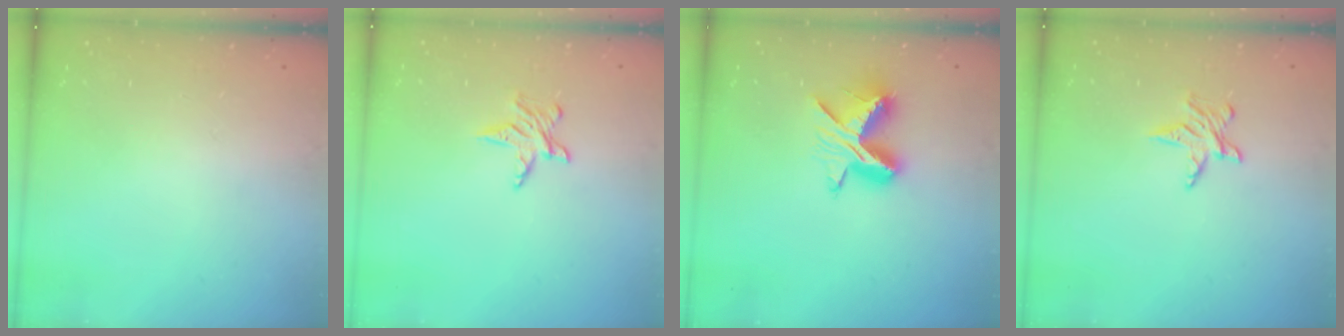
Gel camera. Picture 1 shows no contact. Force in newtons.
{"total": 4.4, "press": 4.3, "slide": 0.5}
{"total": 11.3, "press": 11.3, "slide": 0.5}
{"total": 4.4, "press": 4.3, "slide": 0.5}